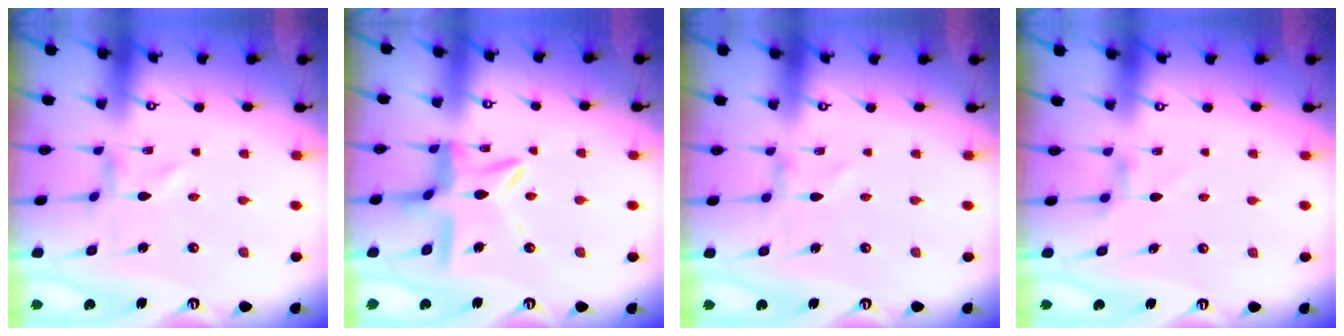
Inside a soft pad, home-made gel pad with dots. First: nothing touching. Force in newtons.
{"total": 12.2, "press": 12.2, "slide": 1.2}
{"total": 0.5, "press": 0.5, "slide": 0.1}
{"total": 2.8, "press": 2.7, "slide": 0.5}